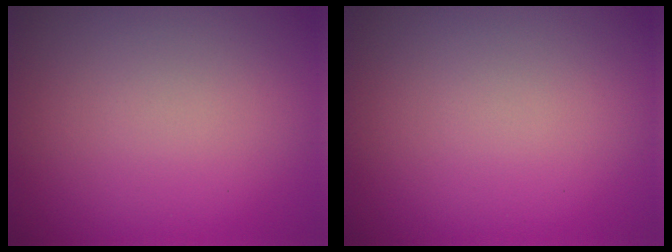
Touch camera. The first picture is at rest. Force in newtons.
{"total": 0.0}